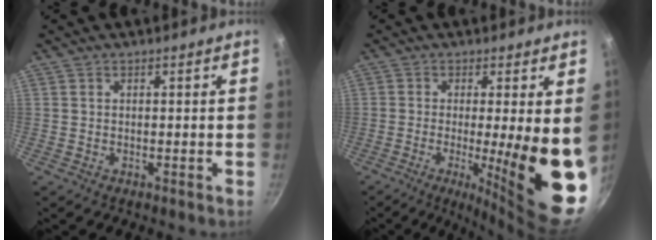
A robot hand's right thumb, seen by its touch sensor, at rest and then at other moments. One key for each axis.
{"total": 15.5, "fx": -1.8, "fy": 3.2, "fz": 15.0, "tx": -0.198, "ty": -0.028, "tz": -0.017}